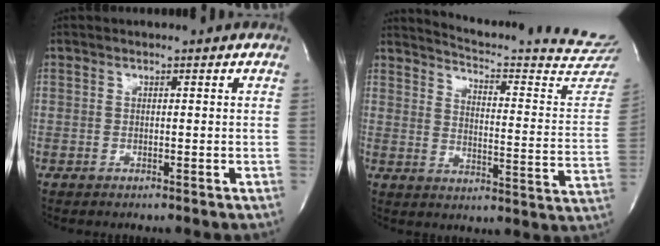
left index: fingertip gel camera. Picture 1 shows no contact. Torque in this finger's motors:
{"motor_torque": [0.16, -0.32, 0.04, 0.00]}